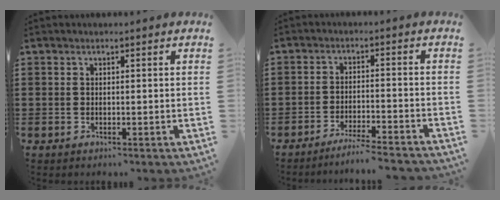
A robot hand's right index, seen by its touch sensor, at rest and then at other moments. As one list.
[{"total": 4.0, "force": [-3.8, -0.5, 1.0], "torque": [-0.018, -0.005, -0.076]}]